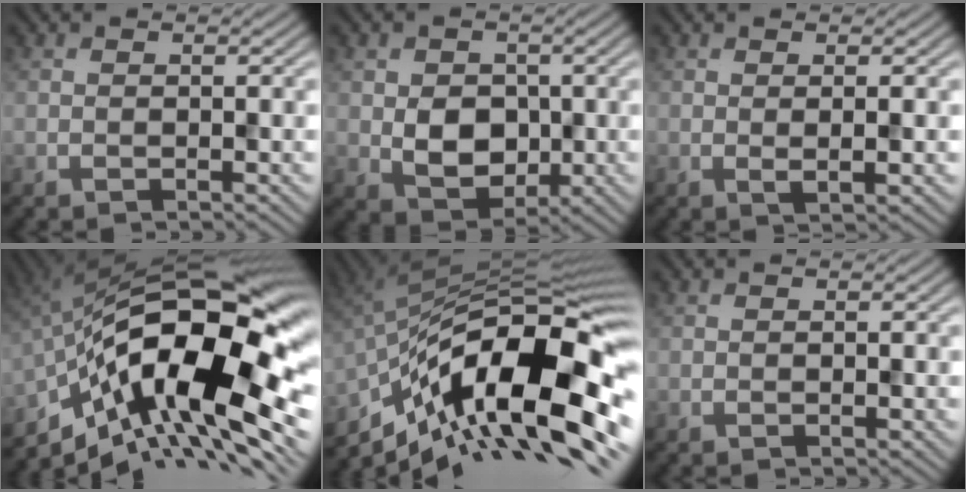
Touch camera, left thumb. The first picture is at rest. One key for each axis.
{"total": 5.7, "fx": -0.3, "fy": 4.6, "fz": 3.3, "tx": -0.074, "ty": -0.009, "tz": -0.004}
{"total": 1.6, "fx": 0.3, "fy": 0.3, "fz": 1.5, "tx": -0.031, "ty": -0.002, "tz": 0.006}
{"total": 19.1, "fx": -6.0, "fy": 8.6, "fz": 16.0, "tx": -0.266, "ty": 0.006, "tz": -0.115}
{"total": 19.2, "fx": -8.5, "fy": 7.4, "fz": 15.6, "tx": -0.269, "ty": -0.002, "tz": -0.156}
{"total": 0.0}